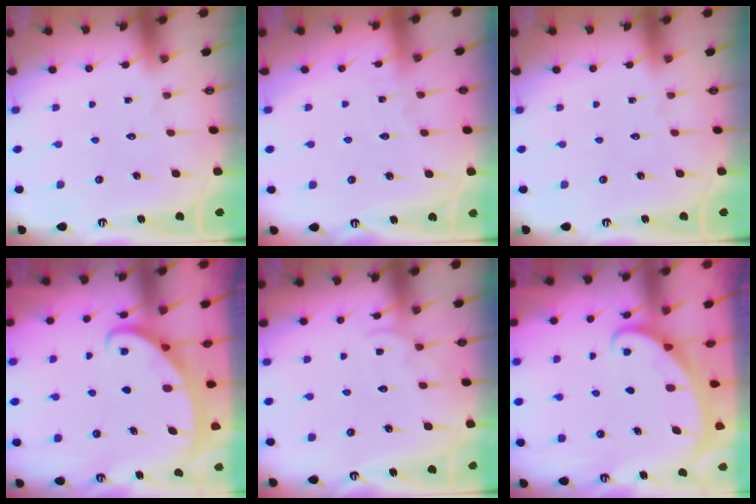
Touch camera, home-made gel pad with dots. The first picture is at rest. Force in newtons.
{"total": 3.0, "press": 3.0, "slide": 0.3}
{"total": 0.0}
{"total": 2.3, "press": 2.3, "slide": 0.3}
{"total": 4.7, "press": 4.7, "slide": 0.5}
{"total": 2.0, "press": 2.0, "slide": 0.0}